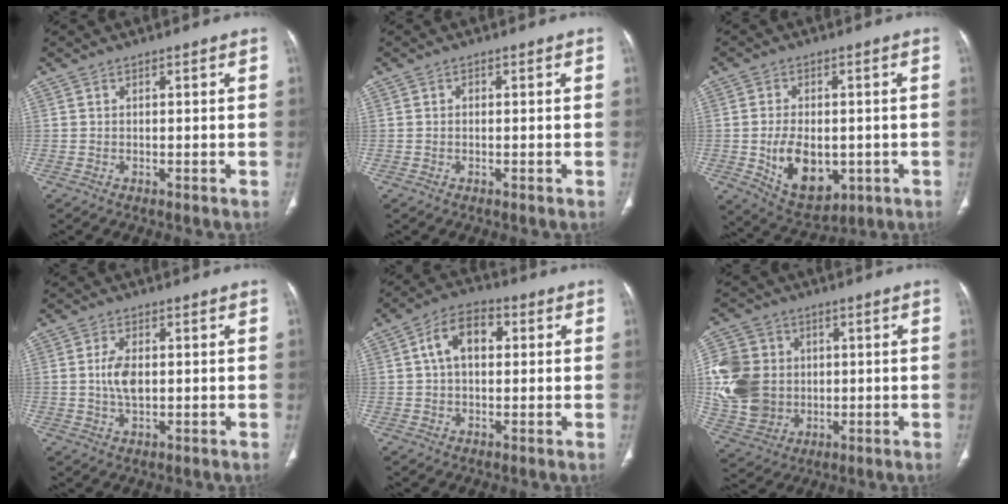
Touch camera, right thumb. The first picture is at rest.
{"total": 0.6, "force": [-0.1, 0.4, 0.4], "torque": [-0.006, 0.001, -0.003]}
{"total": 12.2, "force": [-2.3, 7.7, 9.2], "torque": [-0.128, -0.005, -0.017]}
{"total": 5.1, "force": [0.3, 2.8, 4.3], "torque": [-0.085, -0.001, 0.006]}
{"total": 9.0, "force": [1.8, 5.6, 6.8], "torque": [-0.111, 0.020, 0.024]}
{"total": 16.2, "force": [0.5, 13.7, 8.6], "torque": [-0.164, 0.006, 0.021]}